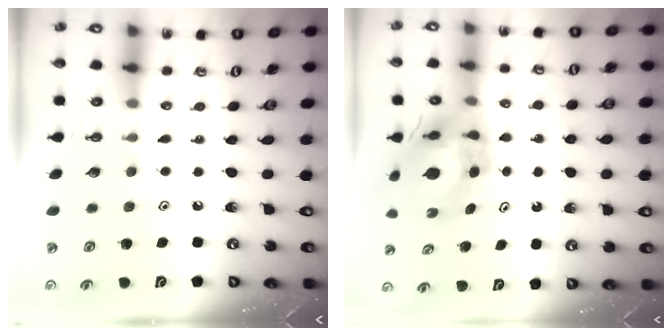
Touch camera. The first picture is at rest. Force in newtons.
{"total": 8.0, "press": 7.9, "slide": 0.9}